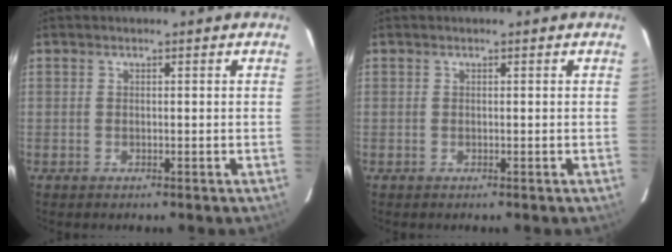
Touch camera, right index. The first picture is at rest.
{"total": 0.0}